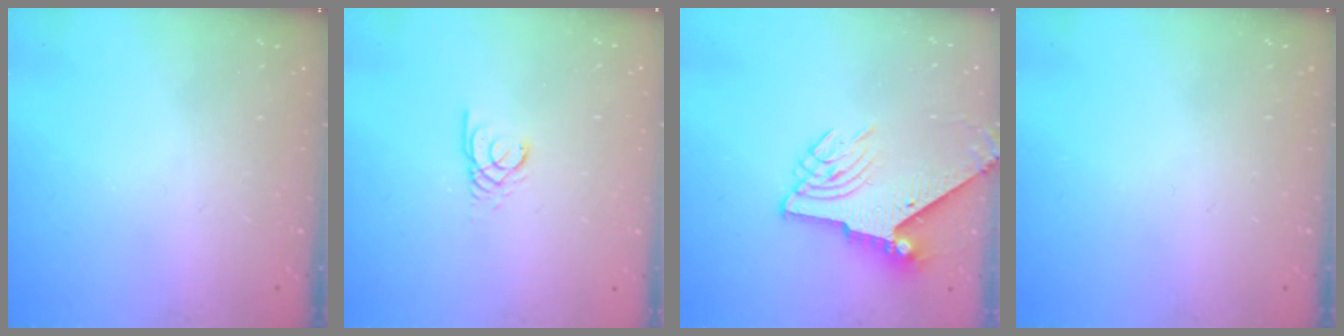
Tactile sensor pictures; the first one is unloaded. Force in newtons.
{"total": 2.4, "press": 2.4, "slide": 0.4}
{"total": 7.4, "press": 7.3, "slide": 0.9}
{"total": 0.0}